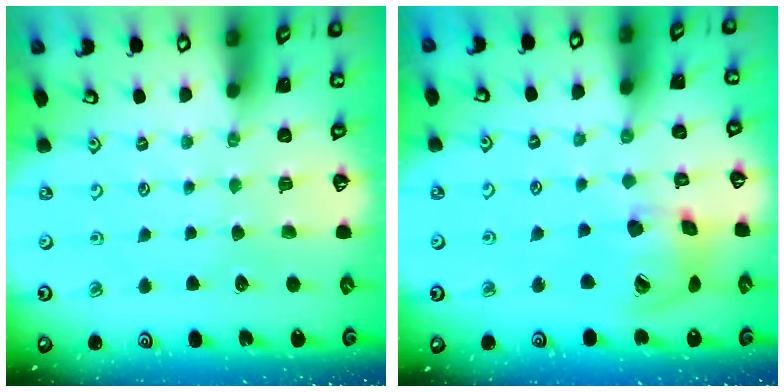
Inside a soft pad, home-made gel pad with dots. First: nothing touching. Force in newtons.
{"total": 15.0, "press": 14.9, "slide": 2.2}